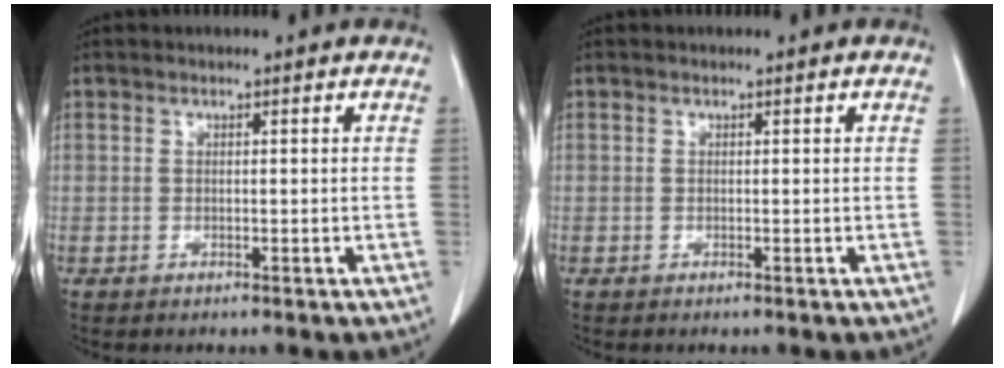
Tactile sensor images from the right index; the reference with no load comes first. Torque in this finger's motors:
{"motor_torque": [0.03, -0.05, 0.02, 0.01]}